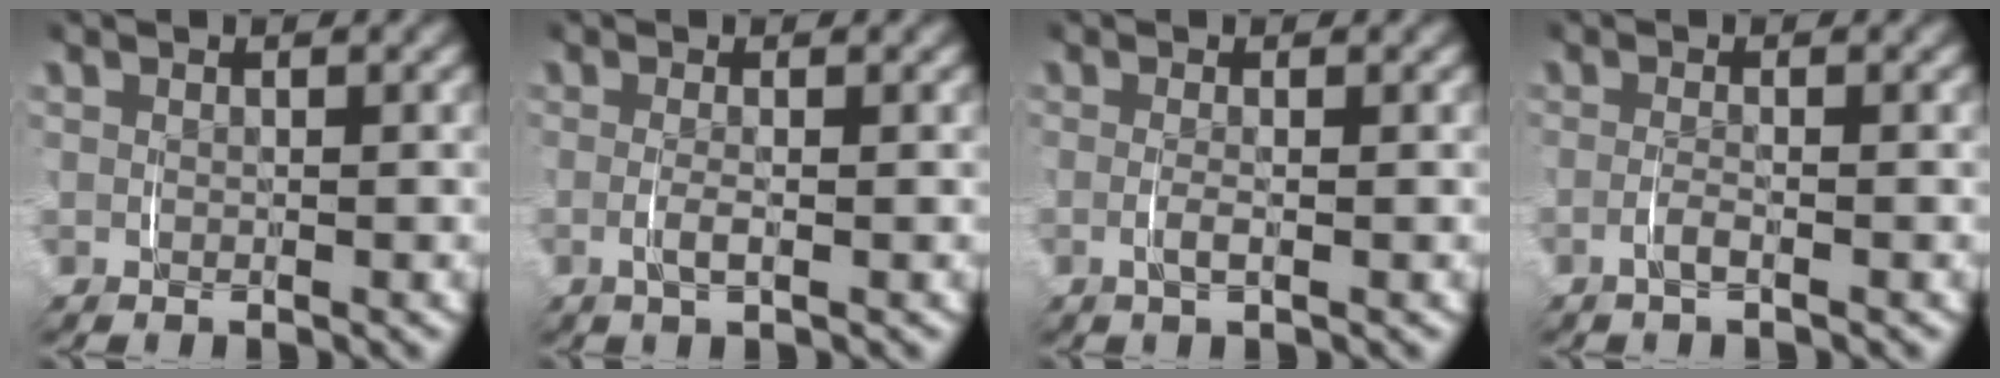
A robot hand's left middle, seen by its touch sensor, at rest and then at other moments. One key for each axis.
{"total": 1.4, "fx": -0.5, "fy": 0.0, "fz": 1.3, "tx": -0.027, "ty": -0.008, "tz": -0.008}
{"total": 1.2, "fx": -0.5, "fy": -0.1, "fz": 1.1, "tx": -0.023, "ty": -0.007, "tz": -0.007}
{"total": 1.3, "fx": -0.9, "fy": -0.2, "fz": 0.9, "tx": -0.020, "ty": -0.007, "tz": -0.016}